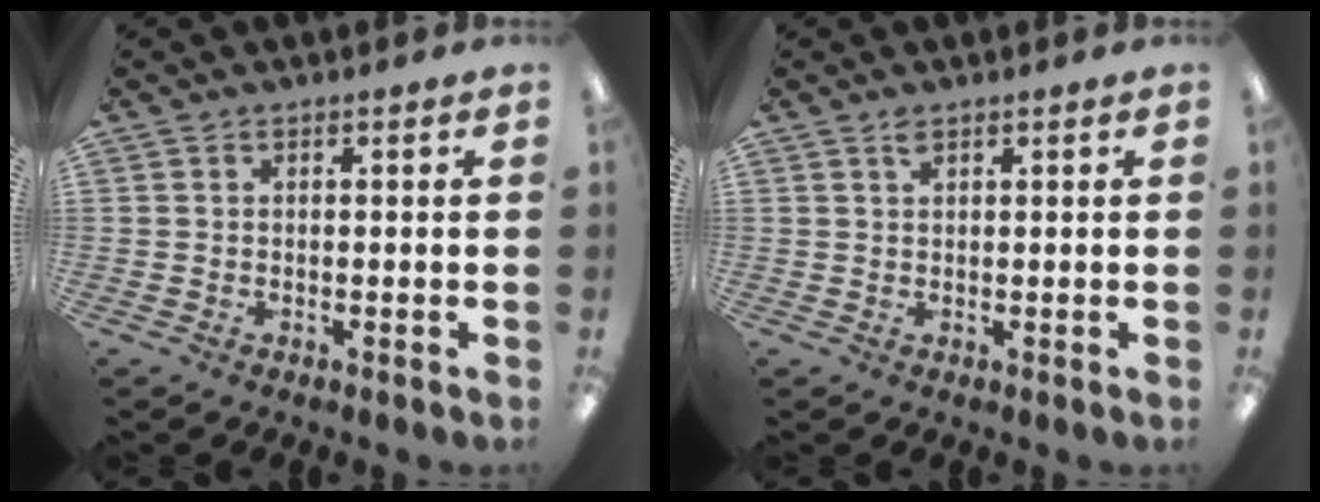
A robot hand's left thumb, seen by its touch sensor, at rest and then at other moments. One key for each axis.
{"total": 1.4, "fx": 1.1, "fy": 0.5, "fz": 0.8, "tx": -0.020, "ty": 0.001, "tz": 0.019}